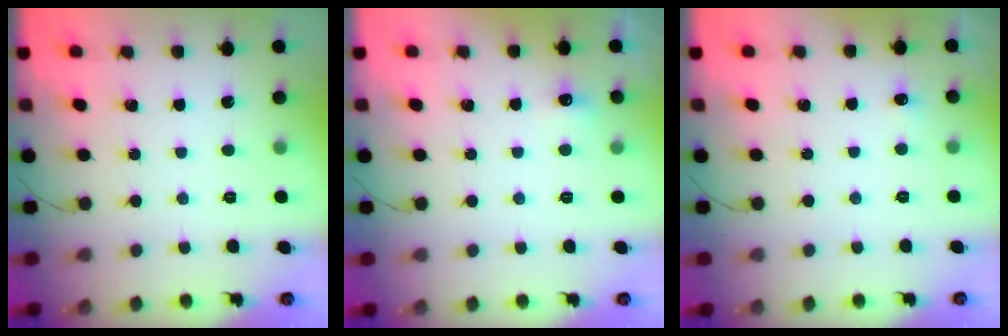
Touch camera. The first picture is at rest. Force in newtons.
{"total": 12.3, "press": 4.6, "slide": 11.4}
{"total": 3.4, "press": 3.3, "slide": 0.9}